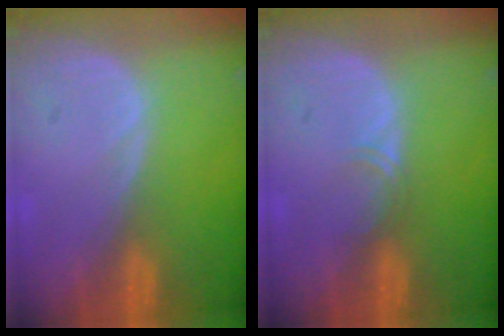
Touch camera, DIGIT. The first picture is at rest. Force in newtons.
{"total": 1.4, "press": 1.1, "slide": 0.9}